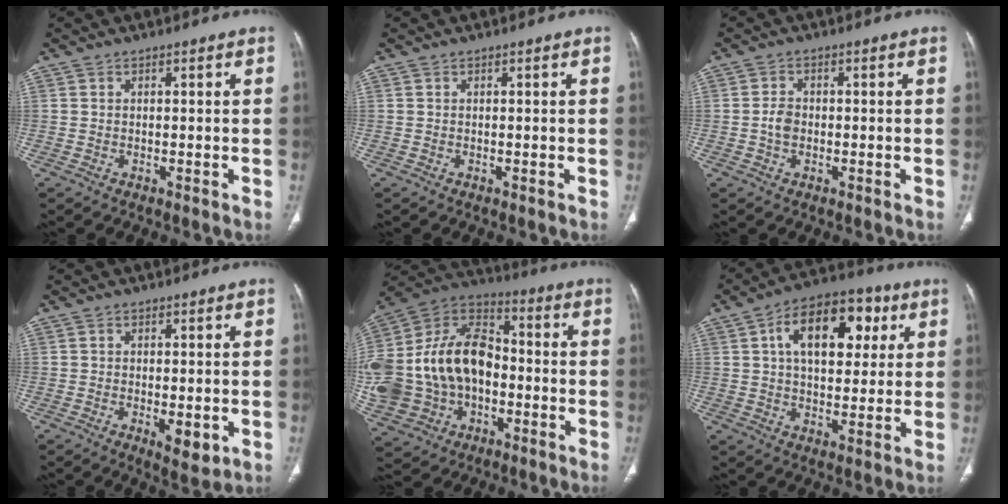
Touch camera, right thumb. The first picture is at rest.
{"total": 0.0}
{"total": 2.7, "force": [-0.5, 2.0, 1.8], "torque": [-0.032, 0.008, -0.013]}
{"total": 4.7, "force": [-1.2, 2.0, 4.1], "torque": [-0.056, -0.011, -0.013]}
{"total": 25.6, "force": [-2.9, 18.7, 17.3], "torque": [-0.349, 0.037, -0.043]}
{"total": 16.0, "force": [4.6, 9.5, 12.0], "torque": [-0.147, 0.012, 0.066]}